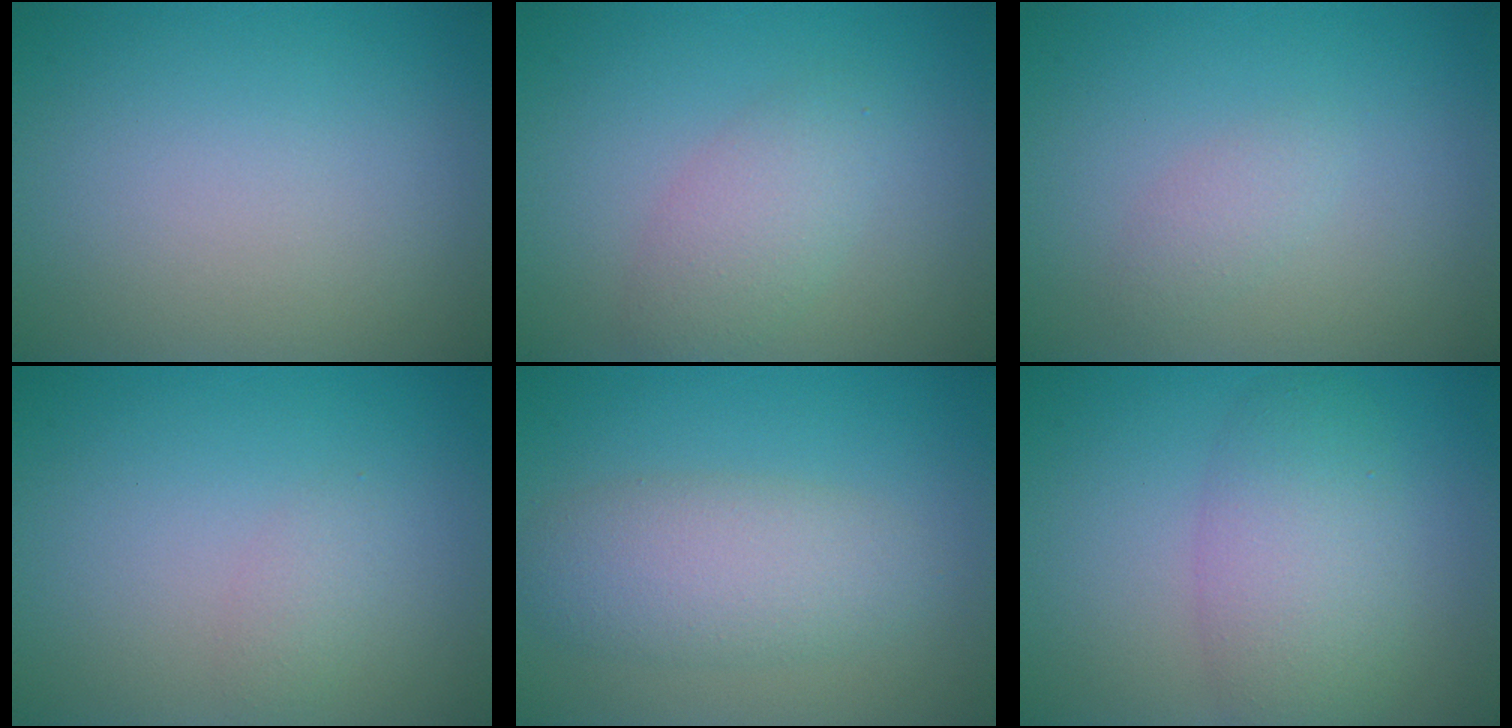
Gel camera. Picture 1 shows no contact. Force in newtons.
{"total": 2.8, "press": 2.8, "slide": 0.1}
{"total": 1.2, "press": 1.2, "slide": 0.0}
{"total": 1.1, "press": 1.1, "slide": 0.1}
{"total": 4.5, "press": 4.5, "slide": 0.4}
{"total": 5.0, "press": 5.0, "slide": 0.3}